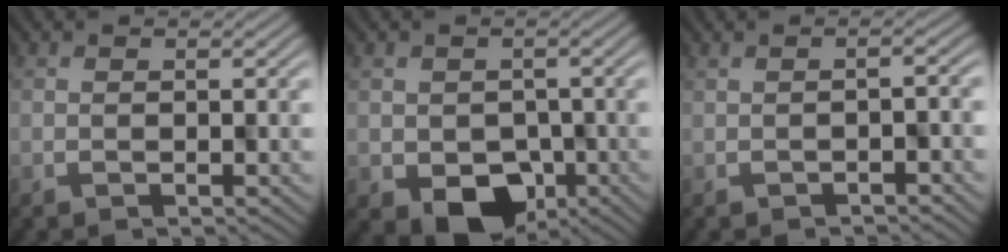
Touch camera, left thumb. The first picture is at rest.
{"total": 7.0, "force": [-2.7, 5.3, 3.6], "torque": [-0.066, -0.030, -0.027]}
{"total": 1.7, "force": [-1.1, 0.4, 1.1], "torque": [-0.018, 0.003, -0.013]}